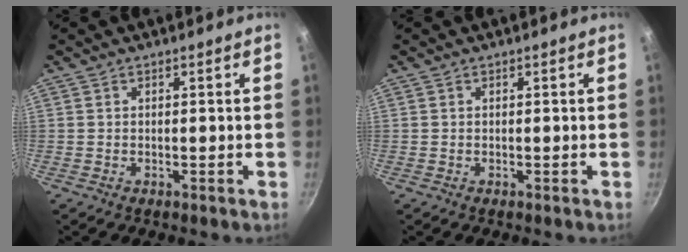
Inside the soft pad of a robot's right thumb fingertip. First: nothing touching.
{"total": 0.0}